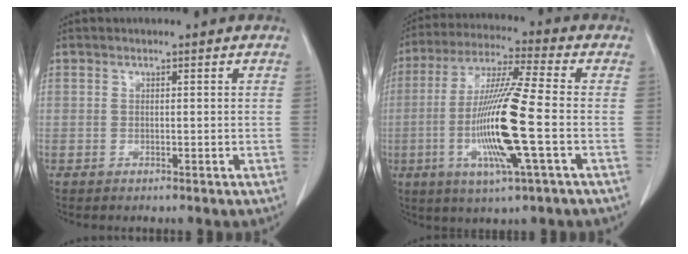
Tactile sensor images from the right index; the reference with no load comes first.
{"total": 15.1, "force": [-3.1, -0.1, 14.8], "torque": [-0.299, -0.013, -0.066]}